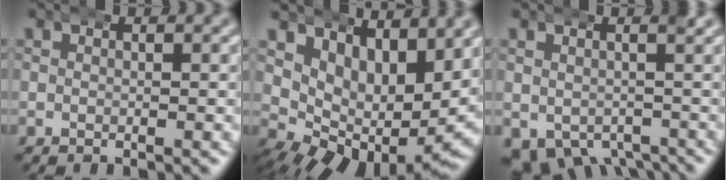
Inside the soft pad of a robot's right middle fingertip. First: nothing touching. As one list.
[{"total": 8.8, "force": [0.6, 5.4, 6.8], "torque": [-0.120, -0.037, 0.024]}, {"total": 6.8, "force": [-4.8, 3.7, 3.1], "torque": [-0.047, -0.032, -0.058]}]